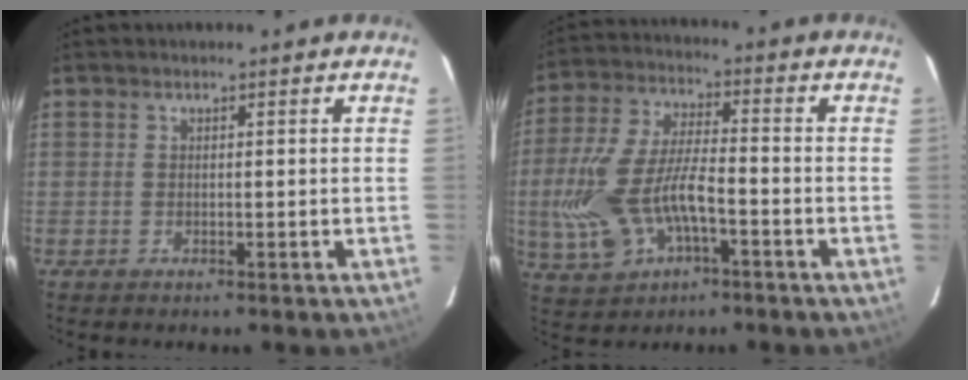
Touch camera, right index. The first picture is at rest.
{"total": 15.4, "force": [-4.5, 7.4, 12.7], "torque": [-0.283, -0.003, -0.076]}